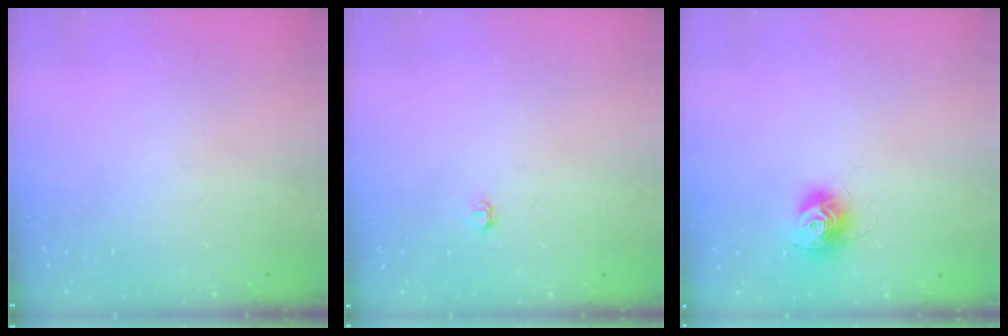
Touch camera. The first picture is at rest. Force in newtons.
{"total": 4.0, "press": 4.0, "slide": 0.6}
{"total": 11.2, "press": 11.2, "slide": 0.7}